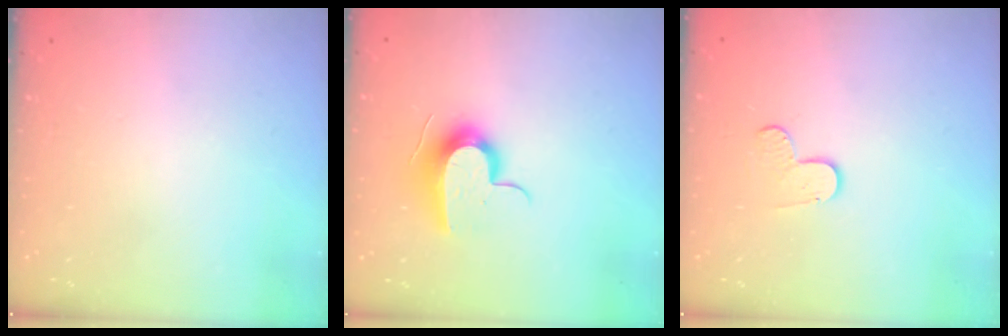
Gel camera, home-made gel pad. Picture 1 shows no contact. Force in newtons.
{"total": 11.7, "press": 11.6, "slide": 0.6}
{"total": 3.4, "press": 3.4, "slide": 0.3}